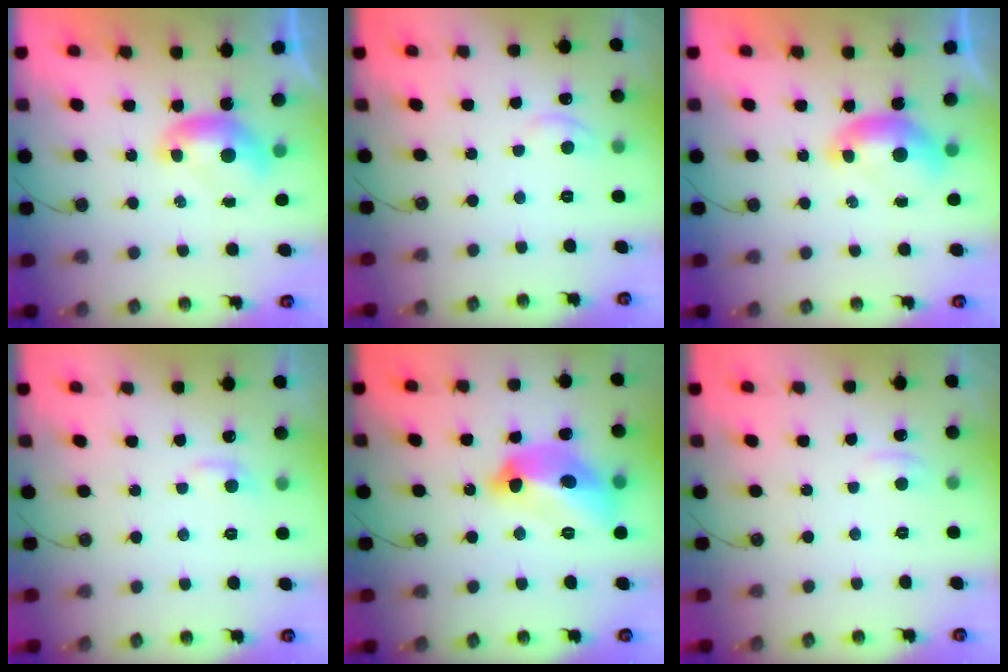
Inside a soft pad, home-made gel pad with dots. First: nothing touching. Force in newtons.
{"total": 0.8, "press": 0.3, "slide": 0.7}
{"total": 1.2, "press": 1.1, "slide": 0.6}
{"total": 1.0, "press": 0.9, "slide": 0.5}
{"total": 14.1, "press": 14.1, "slide": 1.2}
{"total": 0.8, "press": 0.2, "slide": 0.8}